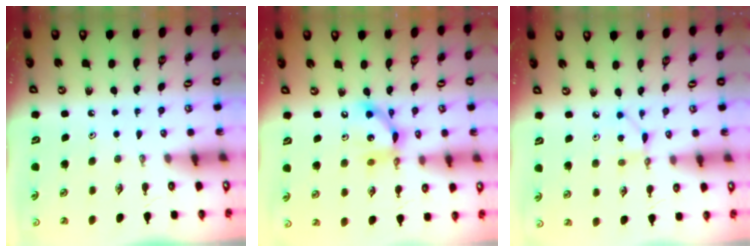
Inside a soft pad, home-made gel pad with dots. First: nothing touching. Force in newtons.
{"total": 12.3, "press": 12.3, "slide": 0.7}
{"total": 3.1, "press": 3.1, "slide": 0.4}